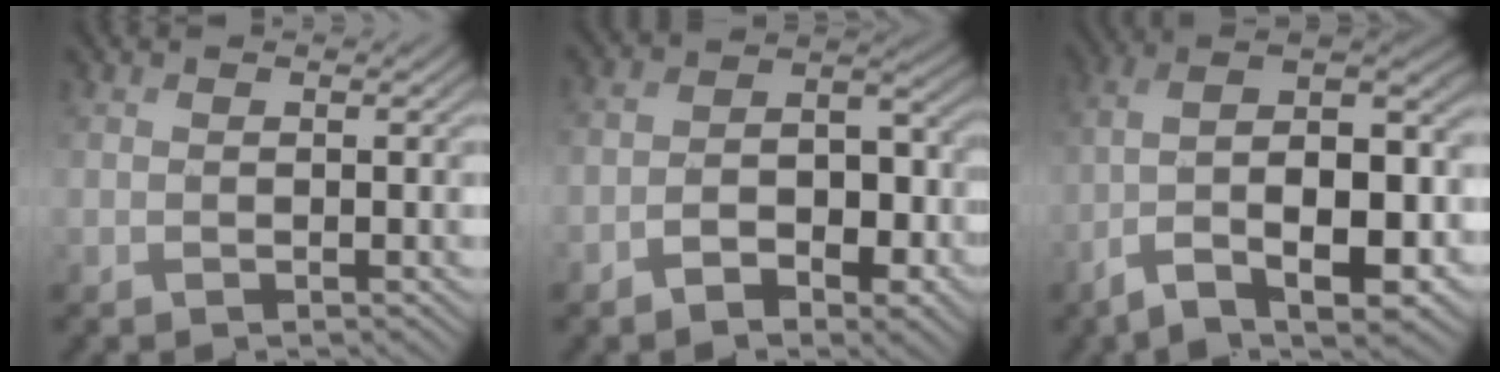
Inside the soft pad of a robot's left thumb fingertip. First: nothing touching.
{"total": 7.1, "force": [-4.0, 4.3, 4.1], "torque": [-0.056, -0.004, -0.076]}
{"total": 15.8, "force": [-6.7, 6.1, 13.0], "torque": [-0.231, -0.007, -0.107]}